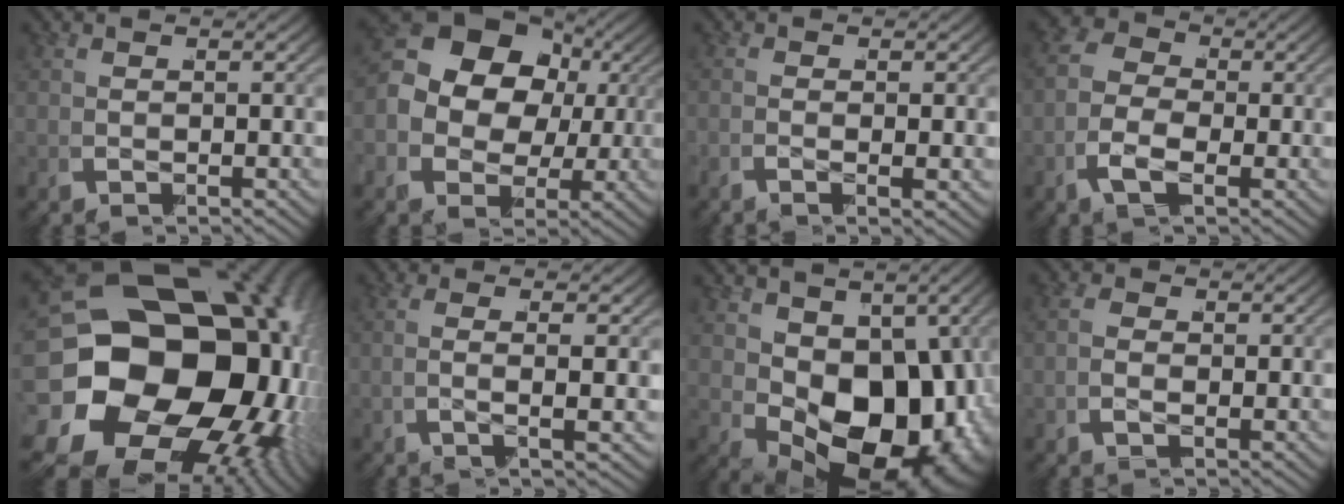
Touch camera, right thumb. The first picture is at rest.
{"total": 12.6, "force": [0.6, 9.2, 8.5], "torque": [-0.172, -0.004, 0.004]}
{"total": 1.1, "force": [-0.6, 0.1, 0.9], "torque": [-0.016, -0.004, -0.015]}
{"total": 7.6, "force": [-0.4, 5.6, 5.1], "torque": [-0.081, -0.005, -0.018]}
{"total": 33.3, "force": [-2.4, 23.1, 23.9], "torque": [-0.399, -0.075, -0.024]}
{"total": 2.9, "force": [-0.3, 0.0, 2.9], "torque": [-0.052, 0.006, -0.011]}
{"total": 17.5, "force": [-2.4, 11.6, 12.9], "torque": [-0.207, -0.060, -0.008]}
{"total": 1.7, "force": [-0.3, 1.2, 1.1], "torque": [-0.017, -0.004, -0.007]}